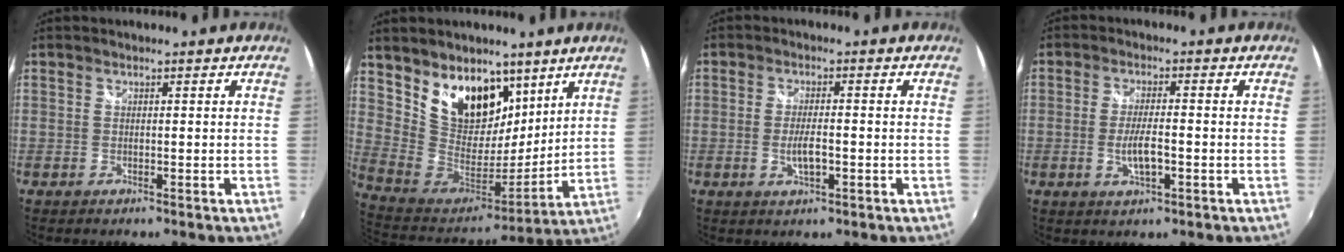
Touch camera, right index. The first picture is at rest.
{"total": 17.9, "force": [10.7, 11.4, 8.7], "torque": [-0.174, 0.005, 0.212]}
{"total": 3.9, "force": [-1.1, 1.1, 3.5], "torque": [-0.067, -0.006, -0.019]}
{"total": 4.9, "force": [-1.5, 1.3, 4.5], "torque": [-0.086, -0.007, -0.025]}